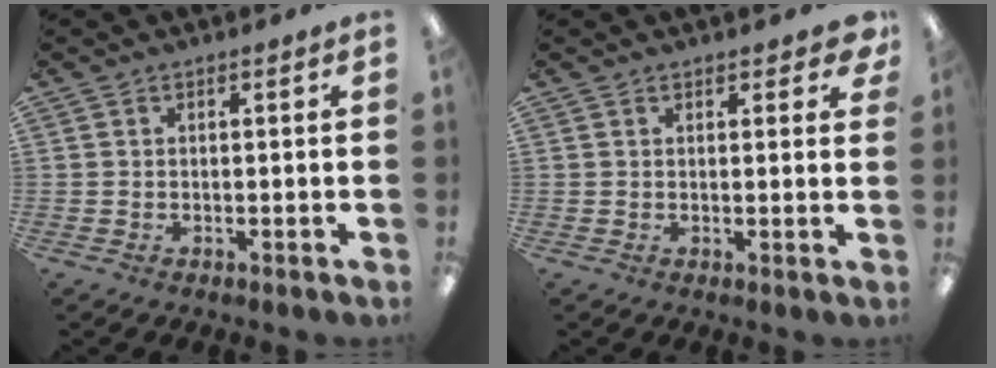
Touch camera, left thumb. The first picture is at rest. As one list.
[{"total": 2.9, "force": [2.1, 1.3, 1.6], "torque": [-0.019, -0.002, 0.034]}]